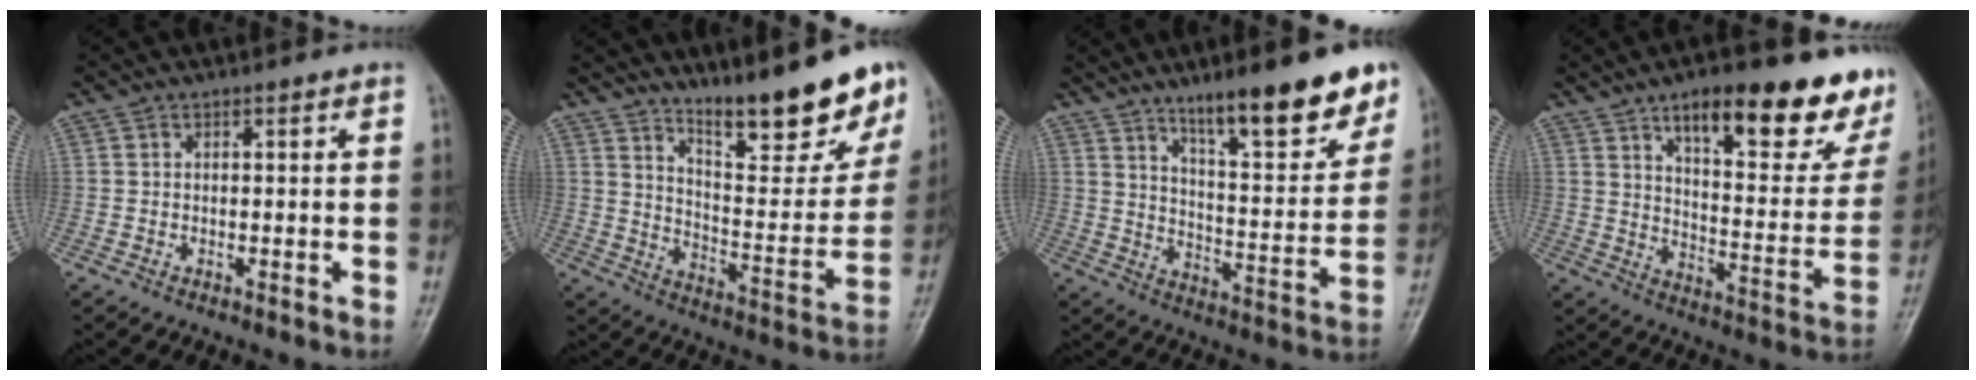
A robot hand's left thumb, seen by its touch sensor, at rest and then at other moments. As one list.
[{"total": 18.3, "force": [13.9, 4.2, 11.2], "torque": [-0.121, -0.101, 0.217]}, {"total": 17.9, "force": [12.2, 4.3, 12.4], "torque": [-0.143, -0.069, 0.193]}, {"total": 23.8, "force": [14.9, 8.0, 16.7], "torque": [-0.179, -0.060, 0.210]}]